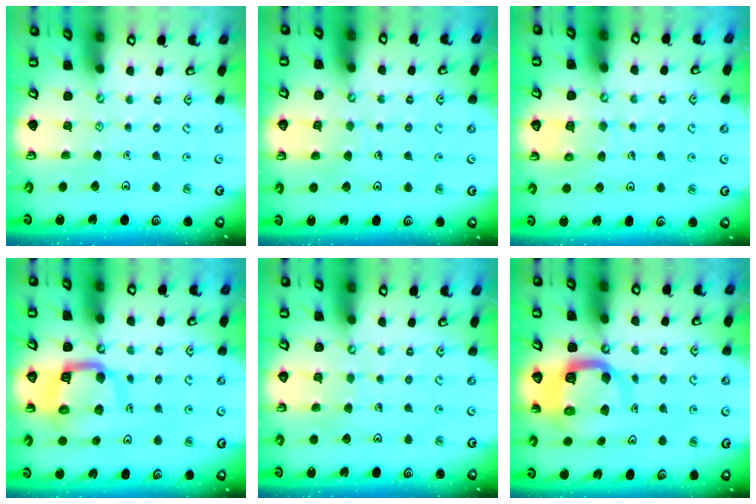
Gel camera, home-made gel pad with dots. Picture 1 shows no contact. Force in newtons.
{"total": 4.3, "press": 4.3, "slide": 0.4}
{"total": 6.4, "press": 6.4, "slide": 0.5}
{"total": 11.0, "press": 10.9, "slide": 1.3}
{"total": 4.8, "press": 4.8, "slide": 0.4}
{"total": 9.6, "press": 9.6, "slide": 1.2}